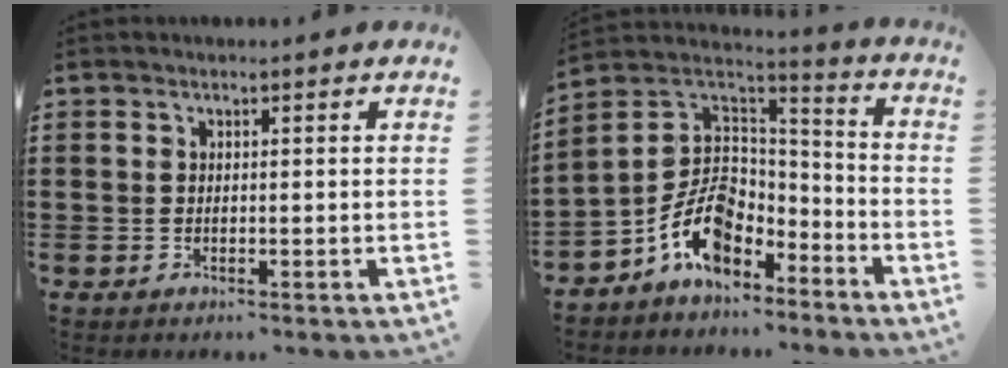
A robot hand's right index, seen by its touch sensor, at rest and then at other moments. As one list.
[{"total": 10.1, "force": [-5.3, 6.0, 6.1], "torque": [-0.146, 0.006, -0.105]}]